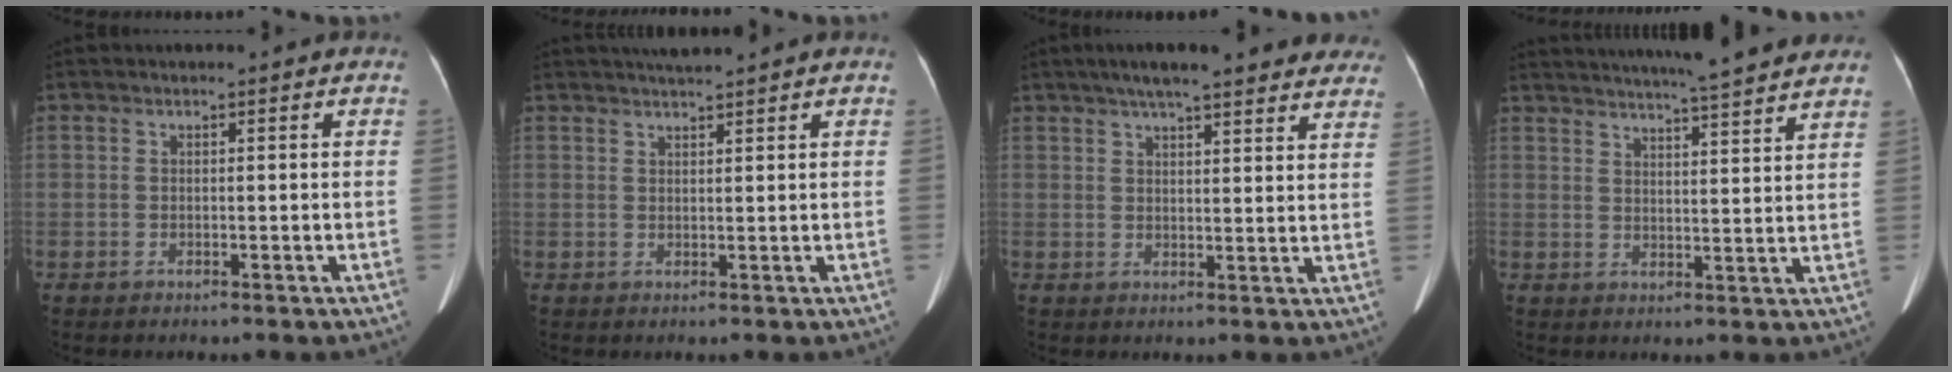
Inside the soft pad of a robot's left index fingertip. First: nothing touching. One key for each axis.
{"total": 3.5, "fx": 3.2, "fy": -0.3, "fz": 1.4, "tx": -0.018, "ty": 0.019, "tz": 0.054}
{"total": 19.4, "fx": 16.1, "fy": 3.6, "fz": 10.1, "tx": -0.135, "ty": 0.038, "tz": 0.195}
{"total": 18.7, "fx": 16.9, "fy": 0.5, "fz": 7.9, "tx": -0.127, "ty": 0.008, "tz": 0.223}